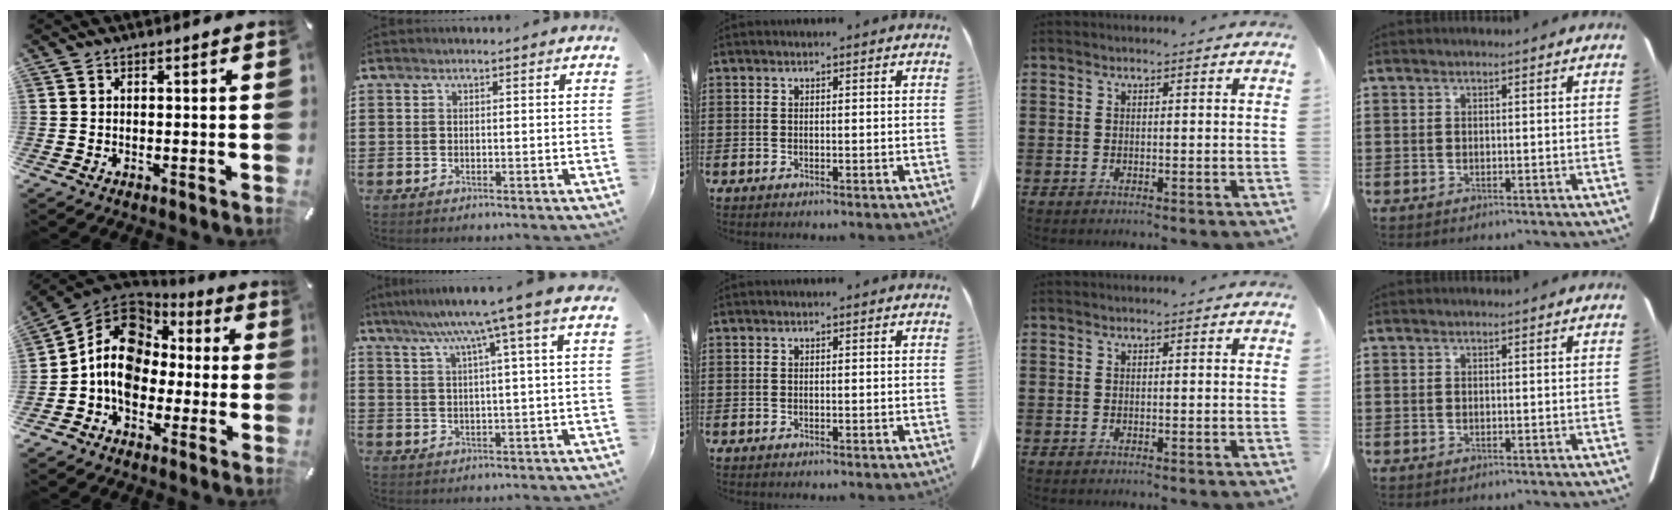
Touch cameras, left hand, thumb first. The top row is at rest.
{"thumb": {"total": 12.6, "force": [-1.1, 10.6, 6.7], "torque": [-0.150, 0.008, -0.018]}, "index": {"total": 8.2, "force": [5.1, -1.2, 6.3], "torque": [-0.130, -0.021, 0.080]}}